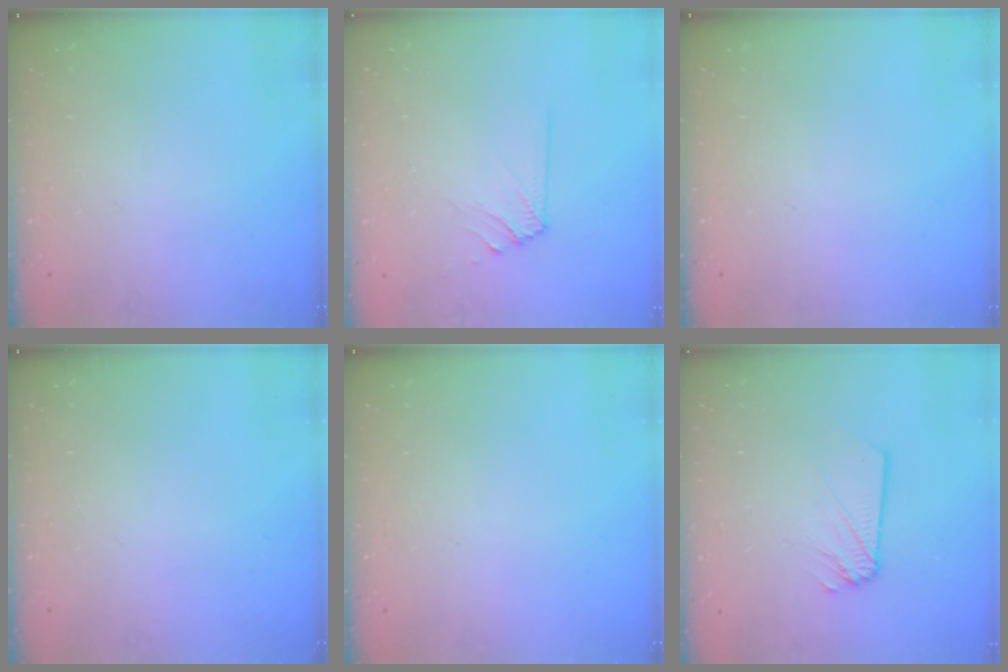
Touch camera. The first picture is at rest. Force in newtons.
{"total": 6.2, "press": 6.2, "slide": 0.9}
{"total": 0.0}
{"total": 0.0}
{"total": 0.0}
{"total": 2.1, "press": 2.1, "slide": 0.3}